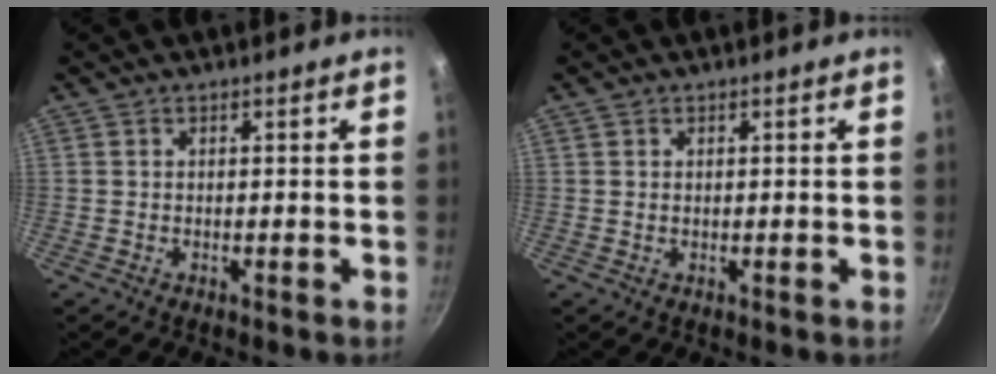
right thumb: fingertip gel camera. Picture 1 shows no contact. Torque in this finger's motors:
{"motor_torque": [-0.59, 0.28, -0.46, 0.57, 0.05]}